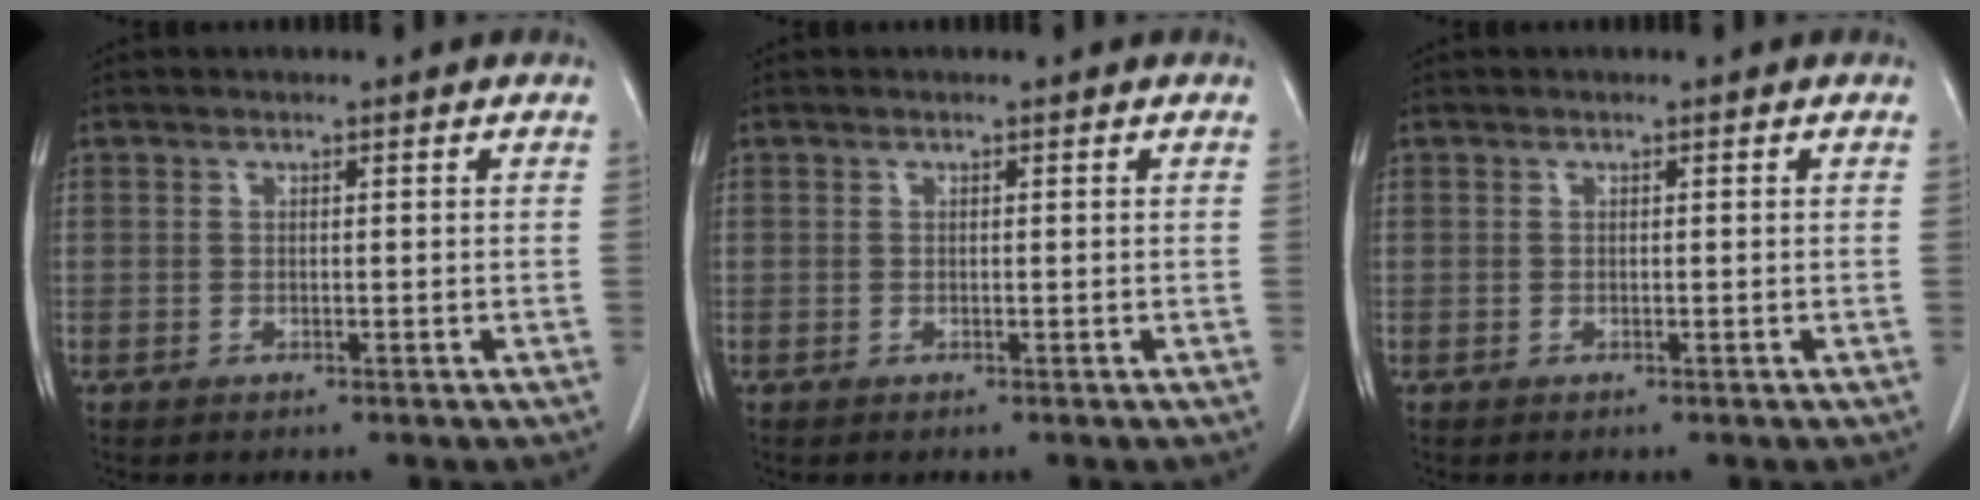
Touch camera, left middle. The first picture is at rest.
{"total": 0.0}
{"total": 0.0}